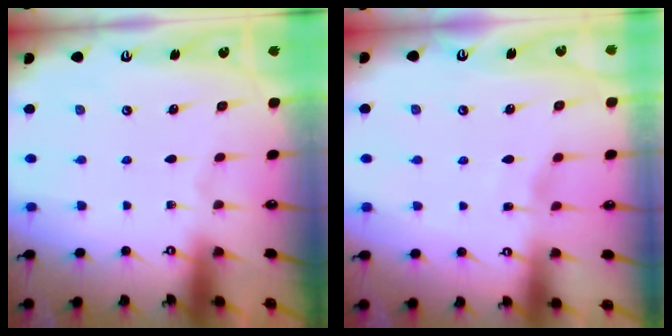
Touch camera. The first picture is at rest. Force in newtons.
{"total": 3.0, "press": 2.9, "slide": 0.3}